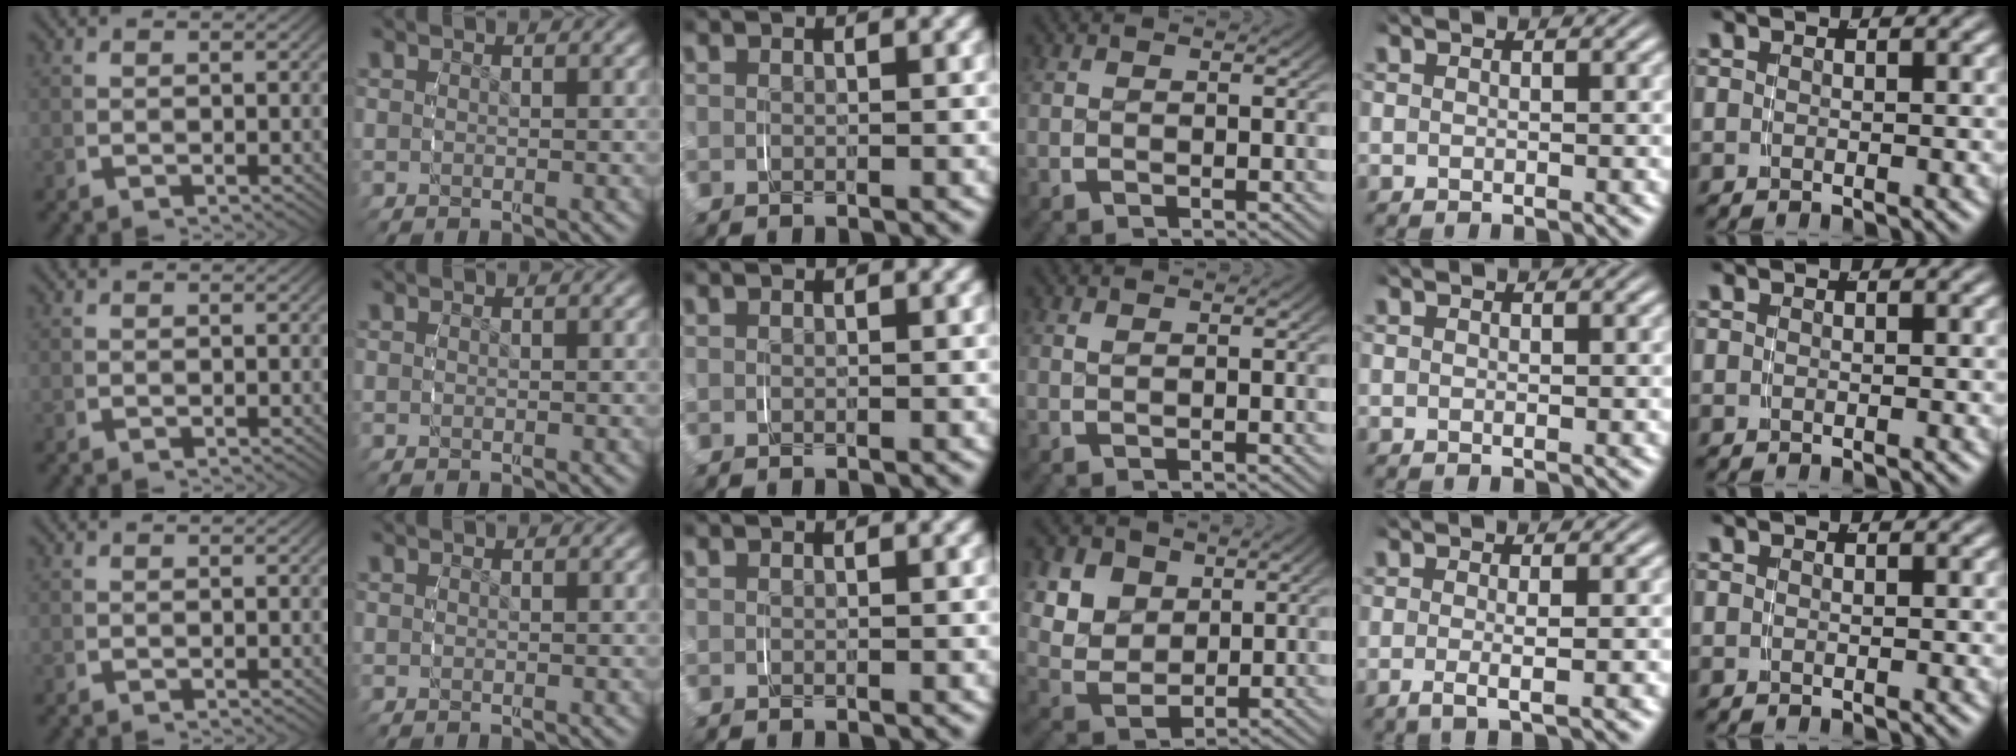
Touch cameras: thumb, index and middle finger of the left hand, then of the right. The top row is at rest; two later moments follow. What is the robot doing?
{"motion": "grasp_and_lifting", "object": "pen bag"}